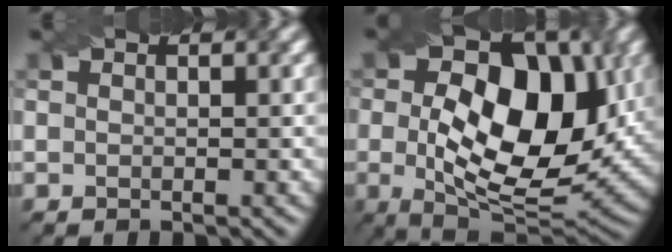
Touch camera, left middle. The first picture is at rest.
{"total": 13.3, "force": [0.3, 7.8, 10.7], "torque": [-0.162, 0.008, 0.014]}